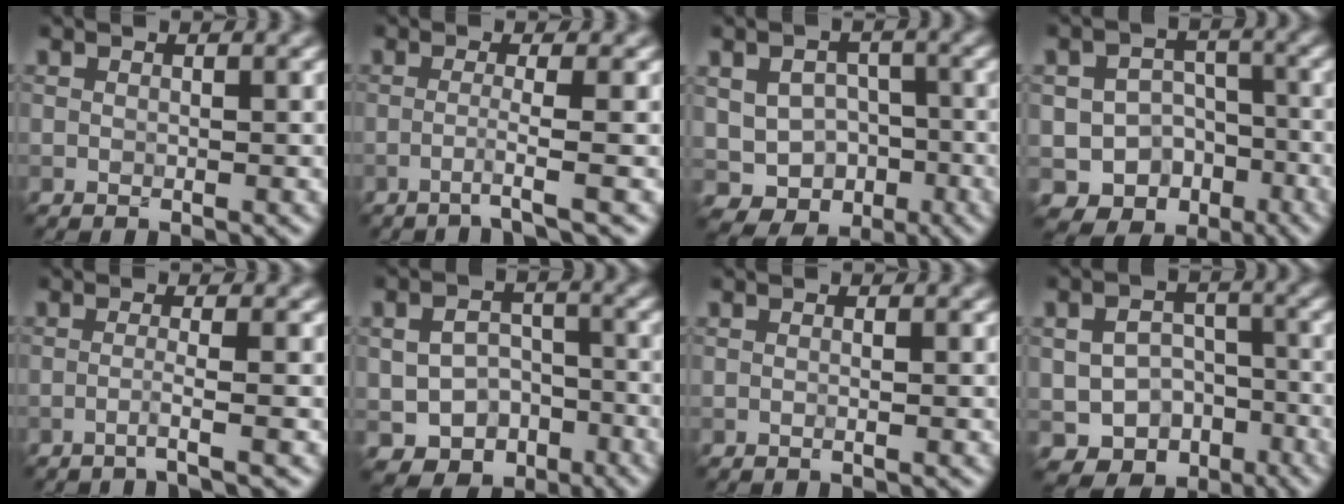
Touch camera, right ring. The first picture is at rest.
{"total": 2.2, "force": [-1.0, 0.0, 2.0], "torque": [-0.026, 0.002, -0.035]}
{"total": 5.4, "force": [-1.6, 4.4, 2.7], "torque": [-0.034, -0.004, -0.025]}
{"total": 7.6, "force": [-3.9, 6.2, 2.3], "torque": [-0.012, -0.008, -0.064]}
{"total": 1.8, "force": [-0.8, 0.2, 1.6], "torque": [-0.017, 0.002, -0.032]}
{"total": 5.0, "force": [-2.3, 3.8, 2.3], "torque": [-0.038, -0.006, -0.031]}
{"total": 0.8, "force": [0.2, 0.4, 0.7], "torque": [0.001, -0.014, -0.009]}
{"total": 6.9, "force": [-3.5, 5.3, 2.8], "torque": [-0.028, -0.005, -0.042]}